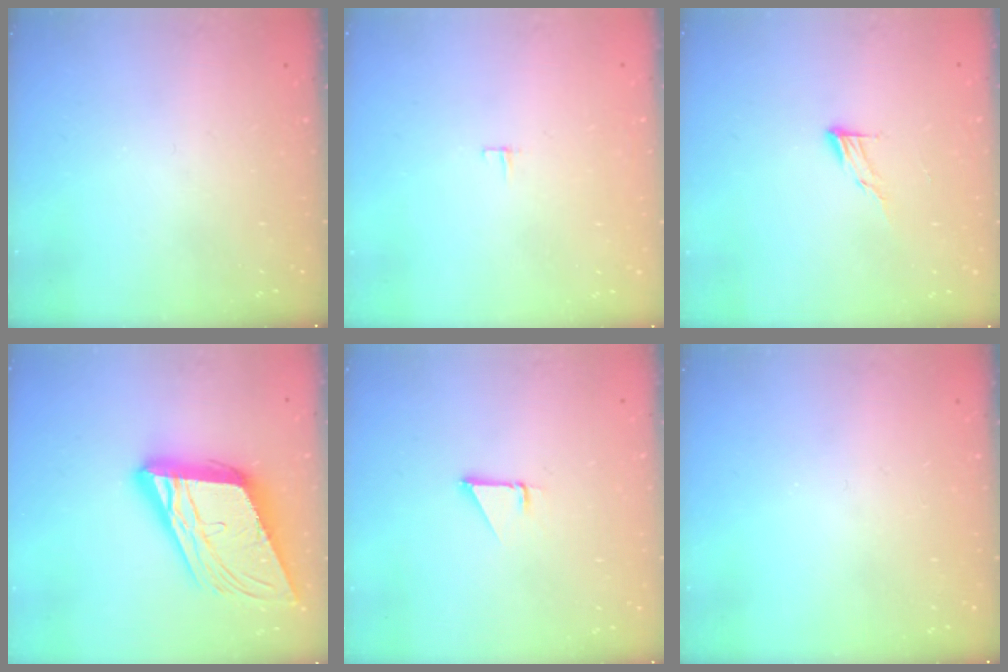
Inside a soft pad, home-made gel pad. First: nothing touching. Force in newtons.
{"total": 3.2, "press": 3.2, "slide": 0.2}
{"total": 6.0, "press": 5.9, "slide": 0.5}
{"total": 22.5, "press": 22.0, "slide": 4.5}
{"total": 1.0, "press": 1.0, "slide": 0.1}
{"total": 0.0}